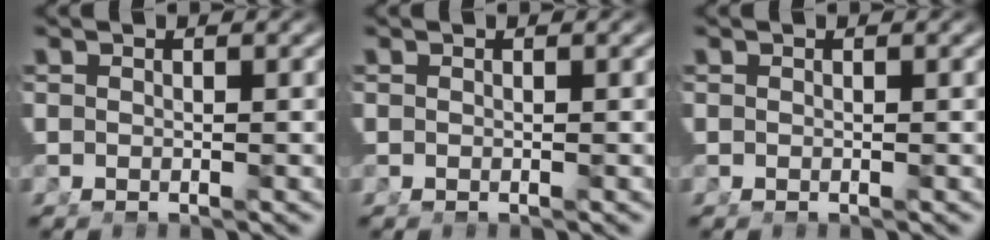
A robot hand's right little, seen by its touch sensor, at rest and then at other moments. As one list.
[{"total": 0.0}, {"total": 0.0}]